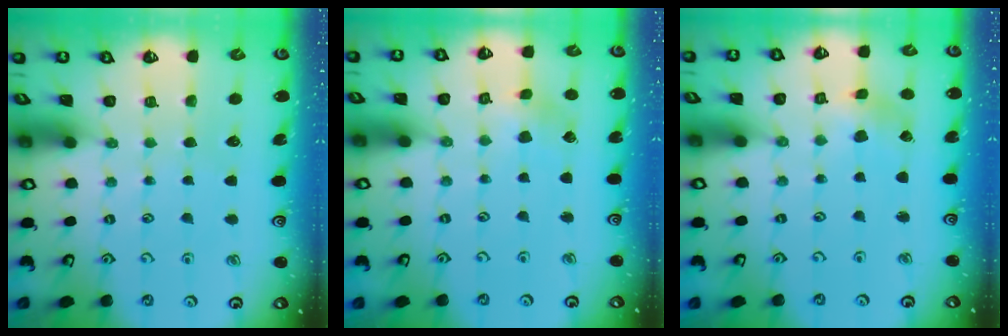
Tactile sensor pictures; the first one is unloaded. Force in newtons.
{"total": 2.5, "press": 2.5, "slide": 0.3}
{"total": 1.4, "press": 1.3, "slide": 0.3}